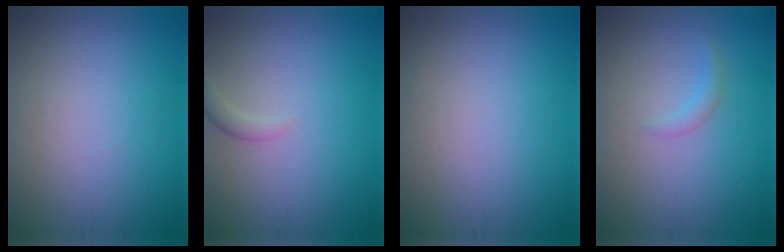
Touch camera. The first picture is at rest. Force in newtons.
{"total": 1.1, "press": 1.1, "slide": 0.2}
{"total": 0.0}
{"total": 1.0, "press": 1.0, "slide": 0.0}